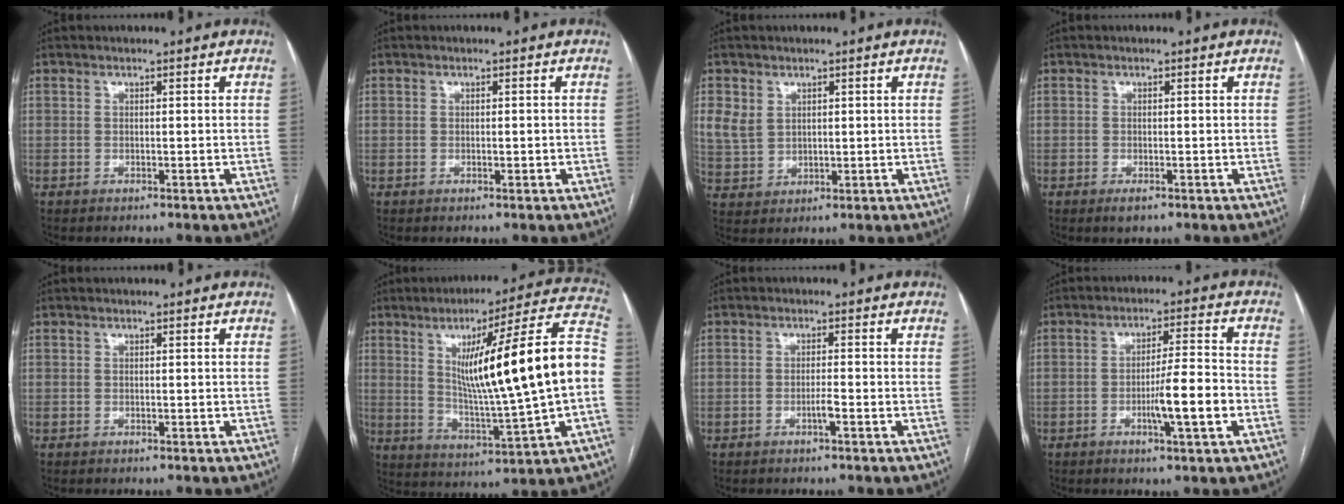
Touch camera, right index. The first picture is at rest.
{"total": 0.7, "force": [-0.1, 0.4, 0.6], "torque": [-0.009, 0.002, 0.001]}
{"total": 5.3, "force": [2.1, 4.3, 2.4], "torque": [-0.052, 0.009, 0.054]}
{"total": 1.4, "force": [-0.8, 0.7, 1.0], "torque": [-0.012, 0.000, -0.009]}
{"total": 0.0}
{"total": 22.9, "force": [1.7, 0.5, 22.9], "torque": [-0.314, 0.019, 0.021]}
{"total": 1.6, "force": [-0.8, -0.1, 1.4], "torque": [-0.026, 0.000, -0.017]}
{"total": 7.9, "force": [-2.5, 0.2, 7.5], "torque": [-0.119, 0.001, -0.041]}